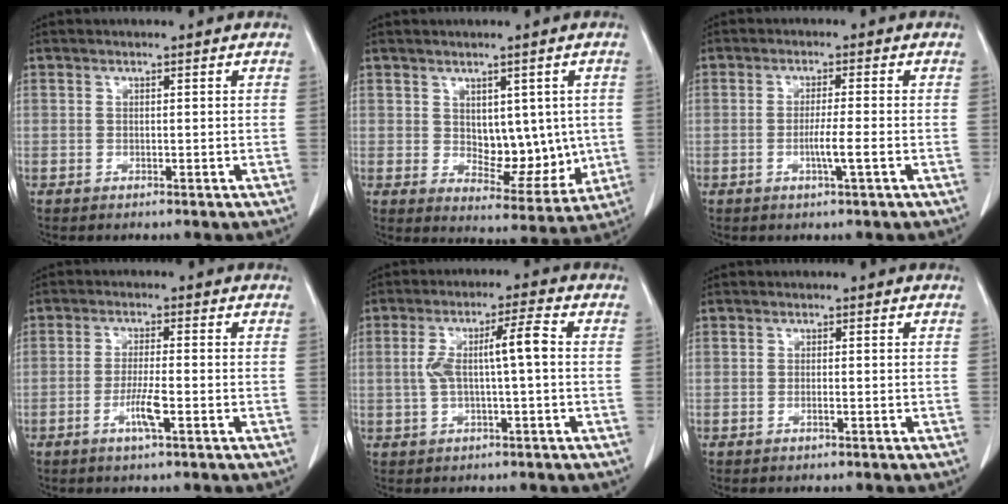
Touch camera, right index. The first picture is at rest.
{"total": 11.5, "force": [0.7, 7.0, 9.1], "torque": [-0.132, 0.000, 0.038]}
{"total": 4.0, "force": [-1.2, -0.1, 3.8], "torque": [-0.070, -0.004, -0.021]}
{"total": 5.0, "force": [-2.0, 0.6, 4.6], "torque": [-0.089, -0.004, -0.036]}
{"total": 7.6, "force": [0.2, 1.2, 7.5], "torque": [-0.147, 0.026, 0.005]}
{"total": 1.2, "force": [-0.4, 0.3, 1.1], "torque": [-0.025, 0.000, -0.005]}